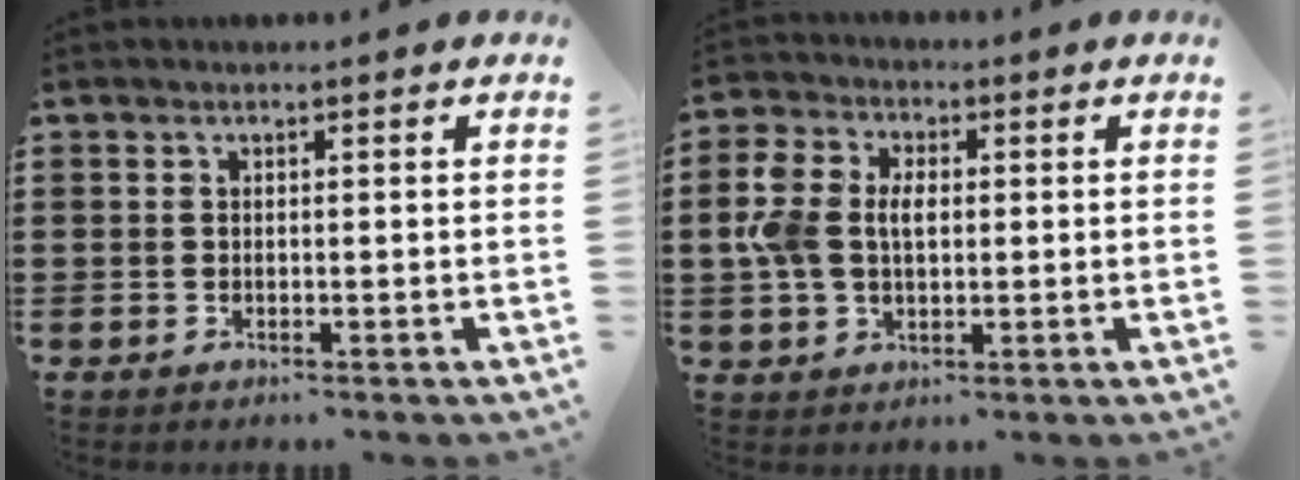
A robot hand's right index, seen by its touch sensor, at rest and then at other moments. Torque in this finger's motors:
{"motor_torque": [0.56, 0.10, 0.34, 0.17]}